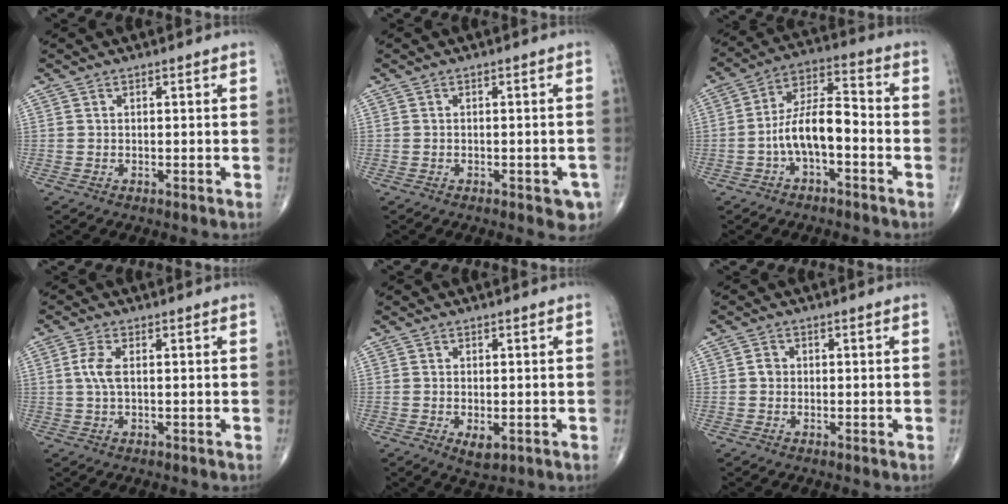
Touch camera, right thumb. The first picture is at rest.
{"total": 3.8, "force": [-1.7, 1.6, 2.9], "torque": [-0.020, 0.004, -0.018]}
{"total": 10.3, "force": [-3.0, 4.5, 8.8], "torque": [-0.156, 0.048, -0.061]}
{"total": 3.7, "force": [0.5, 1.5, 3.3], "torque": [-0.087, 0.006, 0.009]}
{"total": 3.2, "force": [-0.9, 1.6, 2.6], "torque": [-0.041, -0.007, -0.009]}
{"total": 1.5, "force": [0.0, 1.3, 0.7], "torque": [-0.005, 0.004, -0.003]}